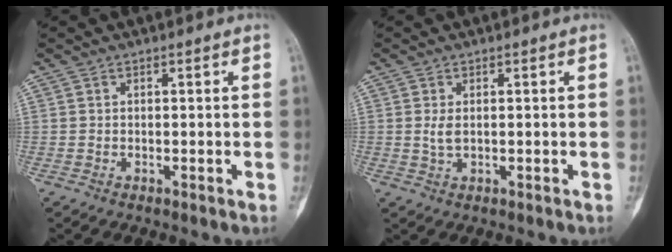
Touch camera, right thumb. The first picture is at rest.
{"total": 1.9, "force": [0.2, 1.0, 1.6], "torque": [-0.036, -0.001, 0.007]}